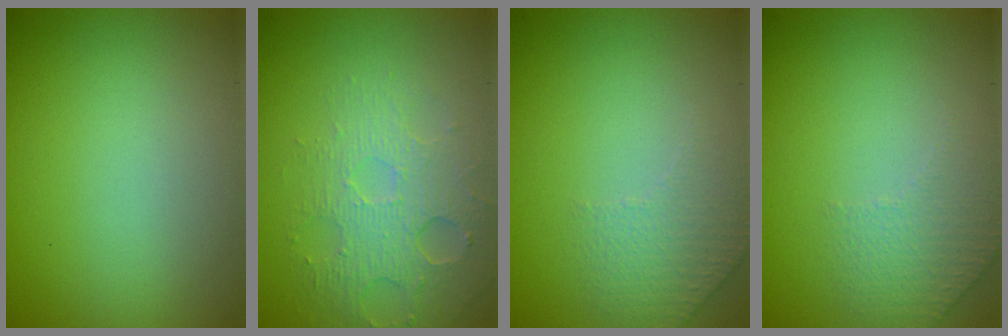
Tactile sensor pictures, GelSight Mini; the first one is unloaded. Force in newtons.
{"total": 3.6, "press": 3.3, "slide": 1.3}
{"total": 1.5, "press": 1.0, "slide": 1.1}
{"total": 1.5, "press": 1.0, "slide": 1.1}